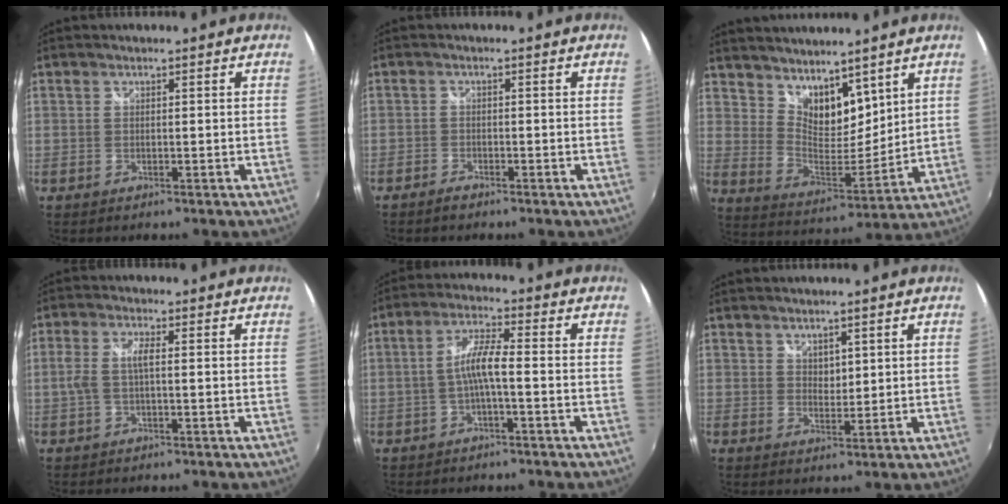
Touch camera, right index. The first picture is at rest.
{"total": 1.7, "force": [-1.6, 0.6, 0.4], "torque": [-0.018, -0.001, -0.034]}
{"total": 11.9, "force": [9.1, 5.7, 5.2], "torque": [-0.086, 0.001, 0.174]}
{"total": 3.8, "force": [-0.3, 0.8, 3.7], "torque": [-0.076, 0.003, -0.003]}
{"total": 5.2, "force": [-1.6, 0.5, 4.9], "torque": [-0.104, 0.010, -0.029]}
{"total": 2.4, "force": [1.7, 1.4, 0.8], "torque": [-0.007, 0.000, 0.031]}